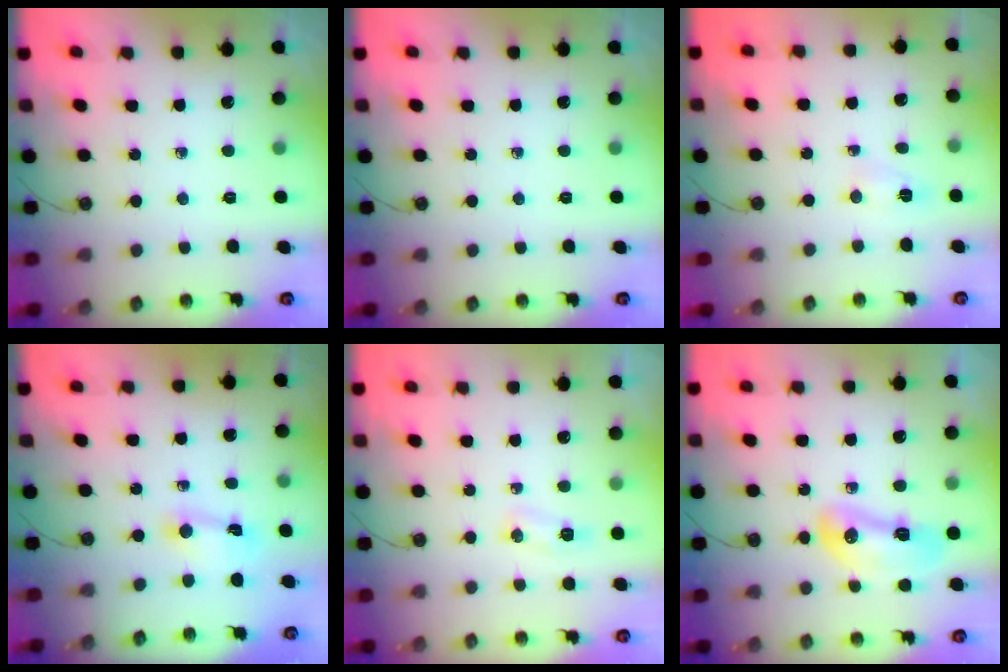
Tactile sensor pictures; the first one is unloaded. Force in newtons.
{"total": 0.0}
{"total": 3.1, "press": 2.9, "slide": 1.1}
{"total": 2.4, "press": 2.4, "slide": 0.3}
{"total": 6.5, "press": 5.3, "slide": 3.8}
{"total": 11.5, "press": 10.8, "slide": 3.8}